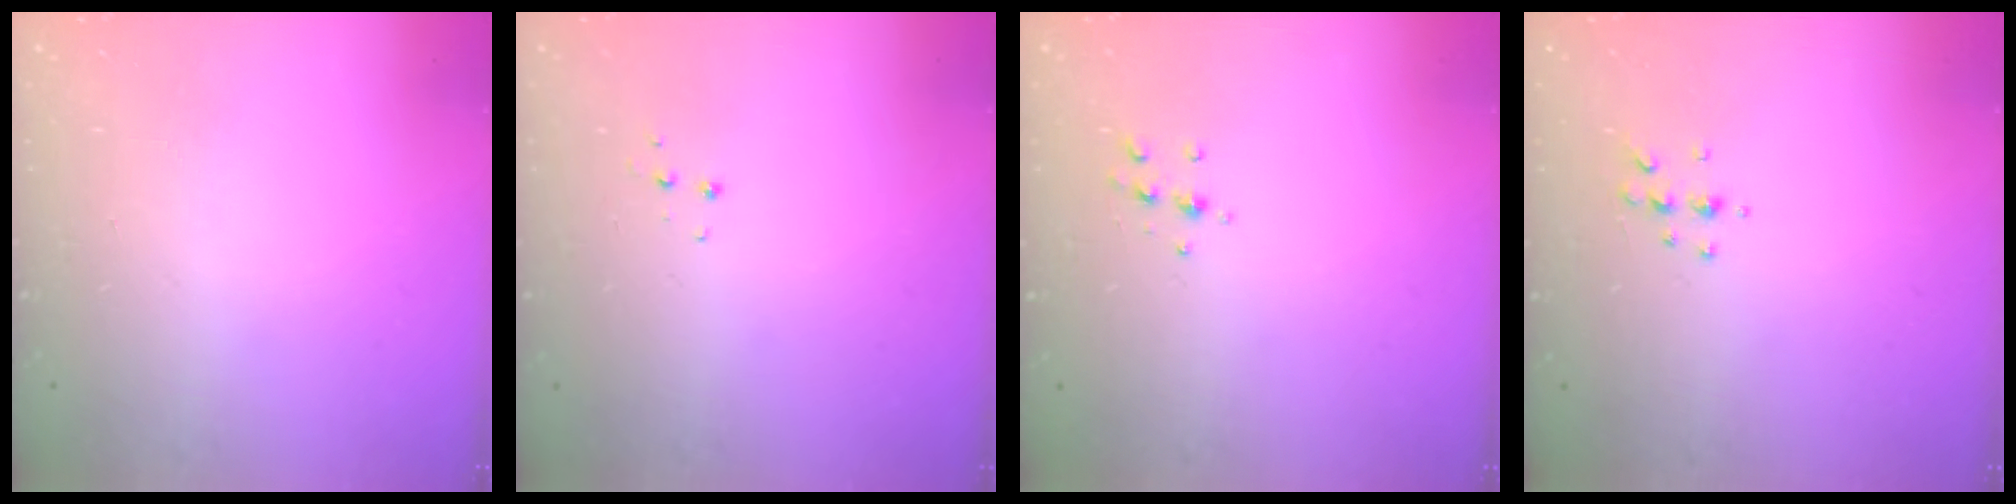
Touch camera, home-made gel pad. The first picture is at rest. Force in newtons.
{"total": 3.7, "press": 3.7, "slide": 0.4}
{"total": 5.8, "press": 5.8, "slide": 0.6}
{"total": 5.1, "press": 4.9, "slide": 1.4}